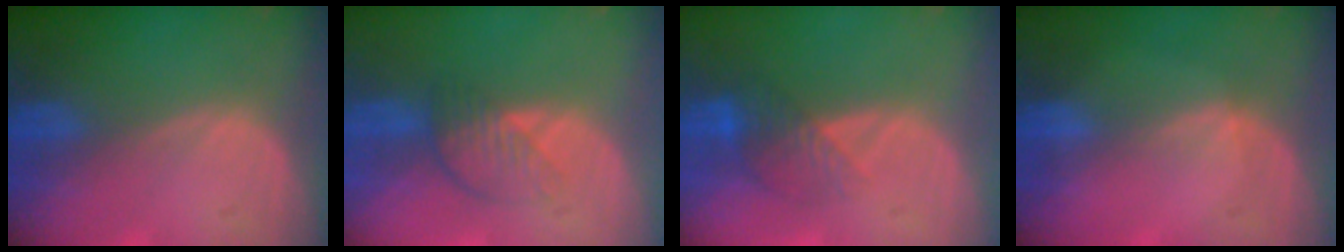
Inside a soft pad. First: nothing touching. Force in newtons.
{"total": 4.2, "press": 3.7, "slide": 1.9}
{"total": 4.1, "press": 3.9, "slide": 1.5}
{"total": 1.3, "press": 0.9, "slide": 0.9}